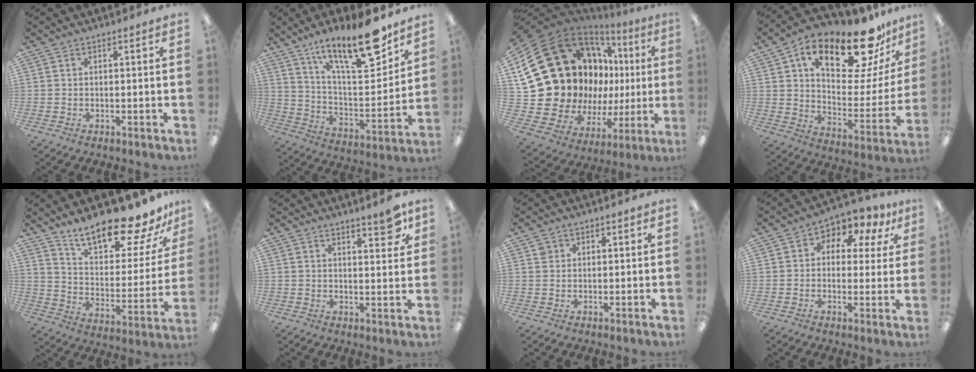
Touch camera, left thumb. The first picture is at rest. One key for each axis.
{"total": 20.8, "fx": 14.9, "fy": 5.5, "fz": 13.4, "tx": -0.208, "ty": -0.096, "tz": 0.242}
{"total": 26.6, "fx": 9.0, "fy": 20.3, "fz": 14.8, "tx": -0.323, "ty": -0.084, "tz": 0.218}
{"total": 23.9, "fx": 14.9, "fy": 9.2, "fz": 16.3, "tx": -0.245, "ty": -0.085, "tz": 0.243}
{"total": 21.4, "fx": 17.8, "fy": 5.9, "fz": 10.3, "tx": -0.167, "ty": -0.120, "tz": 0.301}
{"total": 5.9, "fx": 4.6, "fy": 1.6, "fz": 3.4, "tx": -0.030, "ty": -0.030, "tz": 0.071}
{"total": 1.5, "fx": 0.8, "fy": 1.2, "fz": 0.2, "tx": 0.010, "ty": -0.005, "tz": 0.012}
{"total": 5.9, "fx": 2.7, "fy": 4.2, "fz": 3.0, "tx": -0.036, "ty": -0.021, "tz": 0.043}